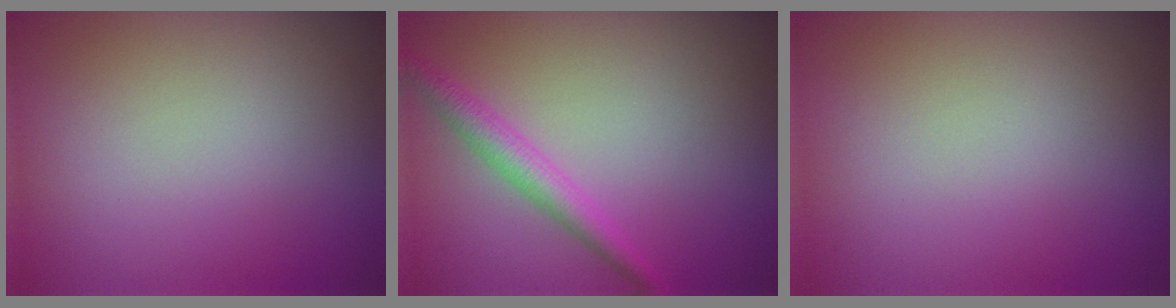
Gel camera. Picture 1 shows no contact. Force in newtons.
{"total": 2.6, "press": 2.6, "slide": 0.1}
{"total": 0.0}